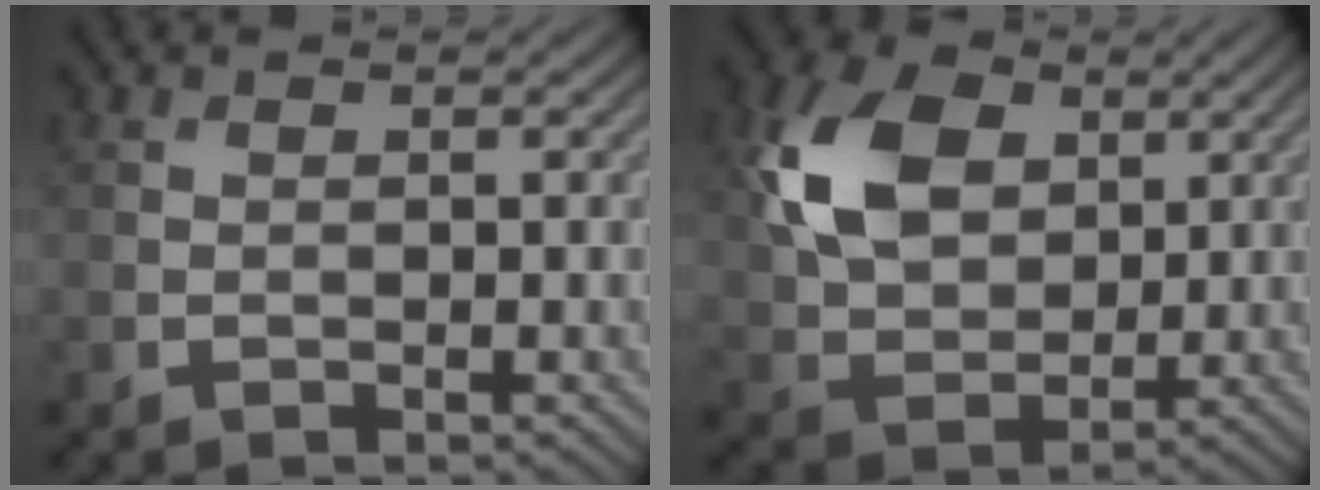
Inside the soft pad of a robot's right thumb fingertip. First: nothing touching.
{"total": 10.4, "force": [3.2, 7.1, 6.9], "torque": [-0.173, 0.012, 0.057]}